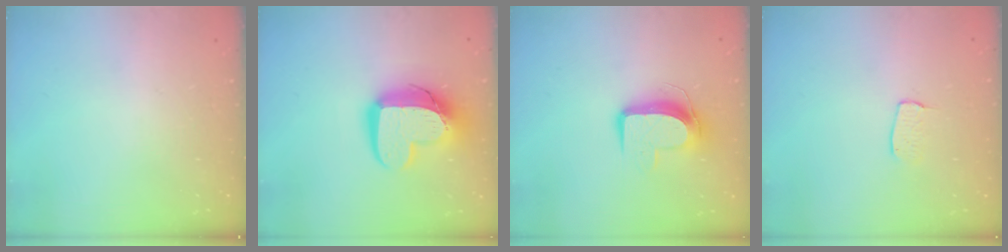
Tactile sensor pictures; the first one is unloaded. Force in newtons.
{"total": 15.1, "press": 15.0, "slide": 1.4}
{"total": 10.4, "press": 10.4, "slide": 0.6}
{"total": 4.7, "press": 4.7, "slide": 0.3}